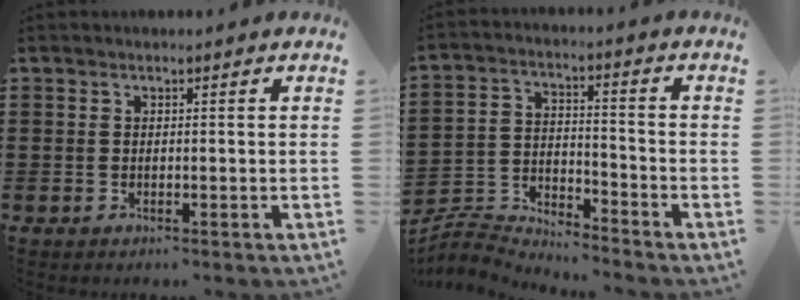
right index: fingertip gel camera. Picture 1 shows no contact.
{"total": 4.6, "force": [-4.5, 0.8, 0.3], "torque": [-0.031, -0.006, -0.100]}